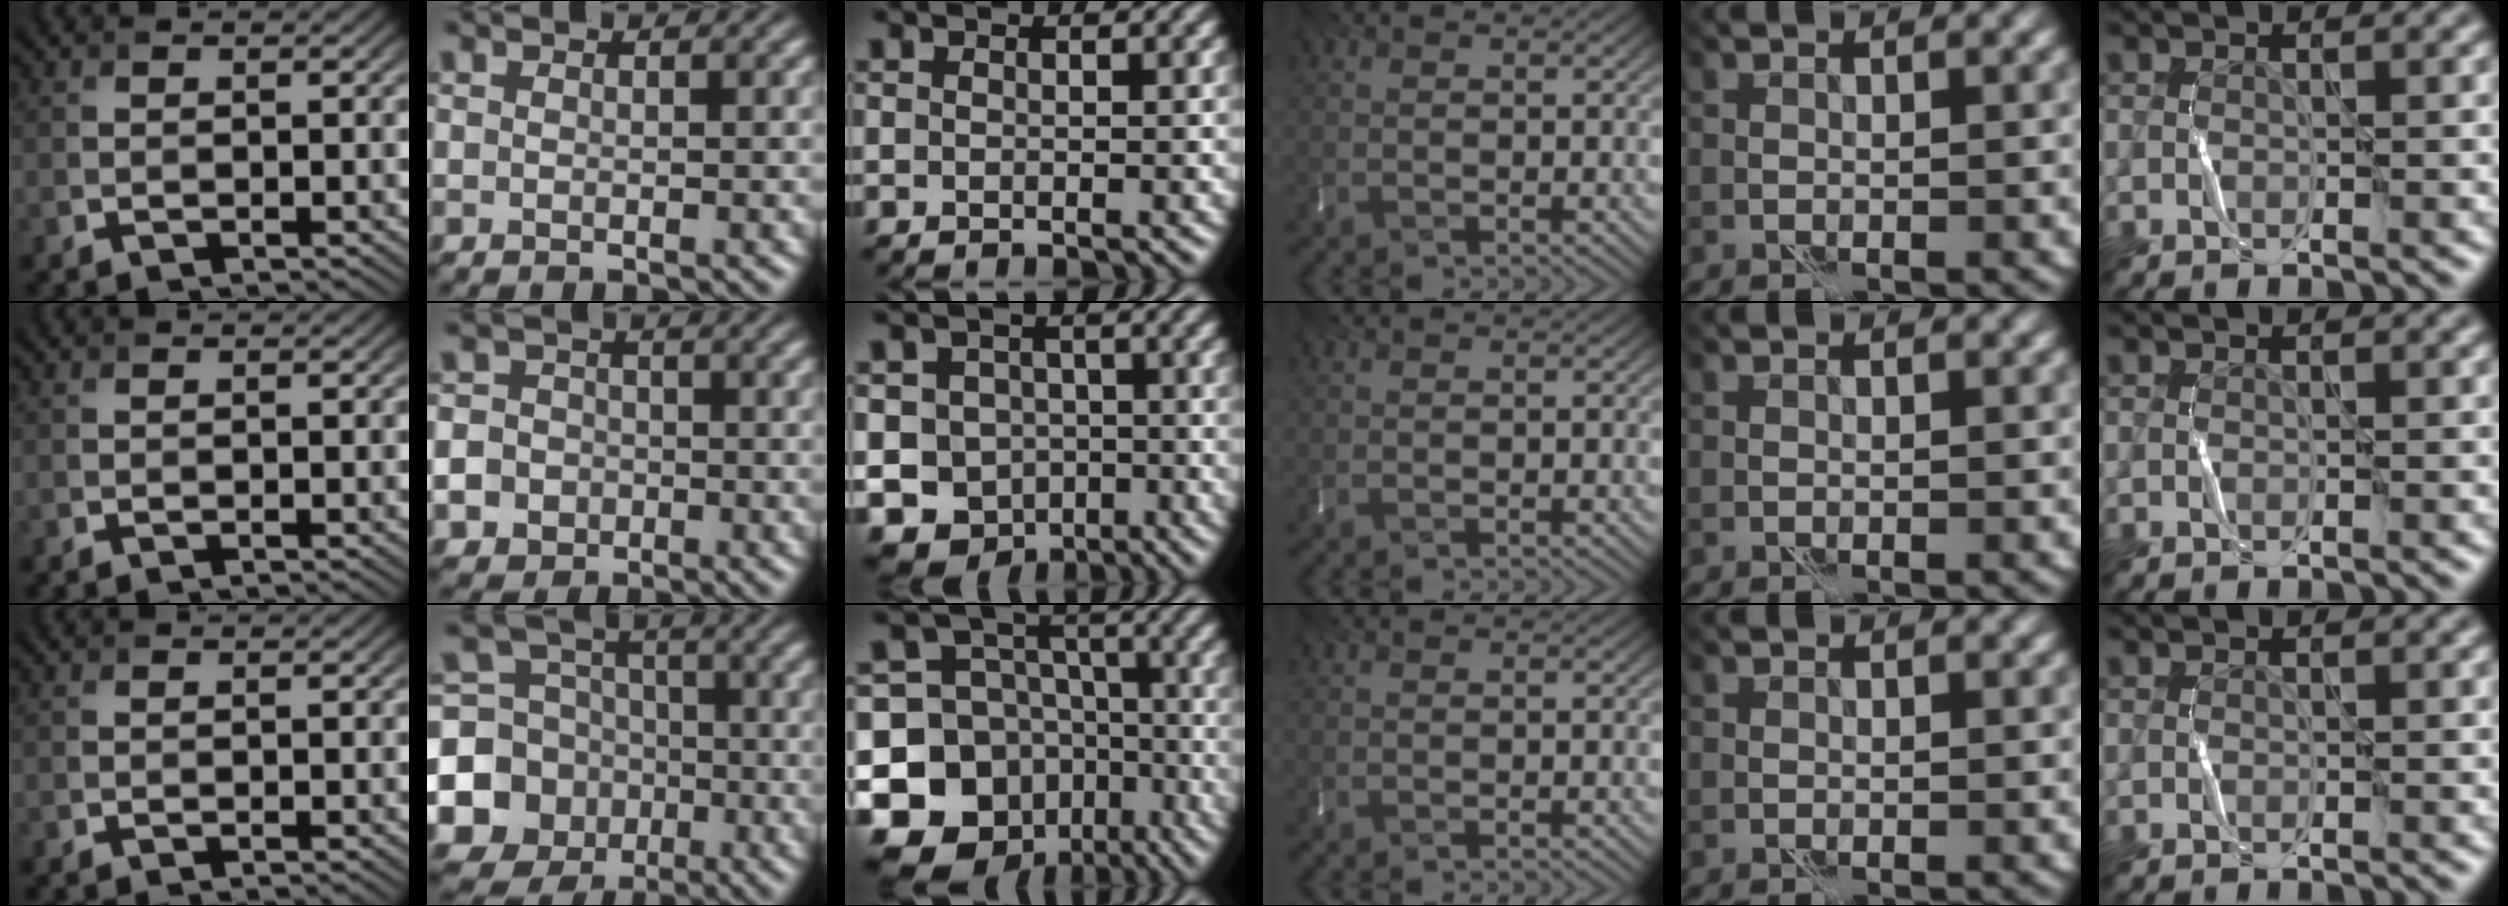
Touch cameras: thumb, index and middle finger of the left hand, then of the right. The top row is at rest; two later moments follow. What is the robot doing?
{"motion": "fold", "object": "bubble wrap"}